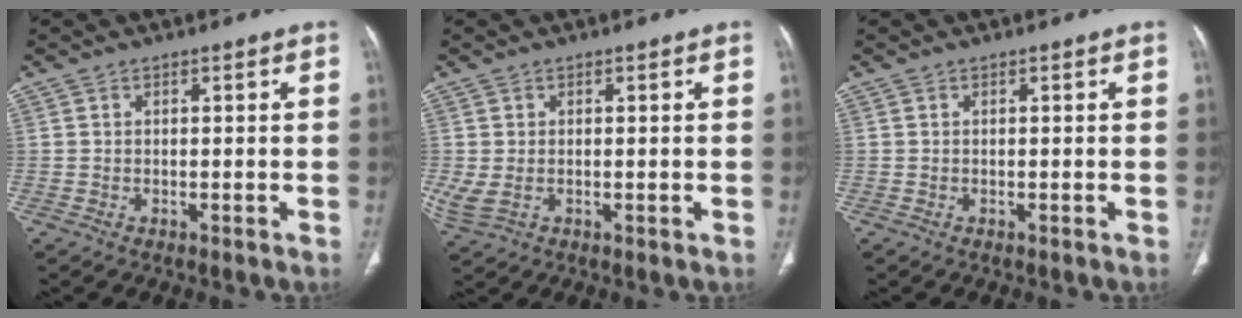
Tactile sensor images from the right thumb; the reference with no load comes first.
{"total": 3.6, "force": [-0.1, 2.2, 2.8], "torque": [-0.077, 0.002, 0.009]}
{"total": 0.0}